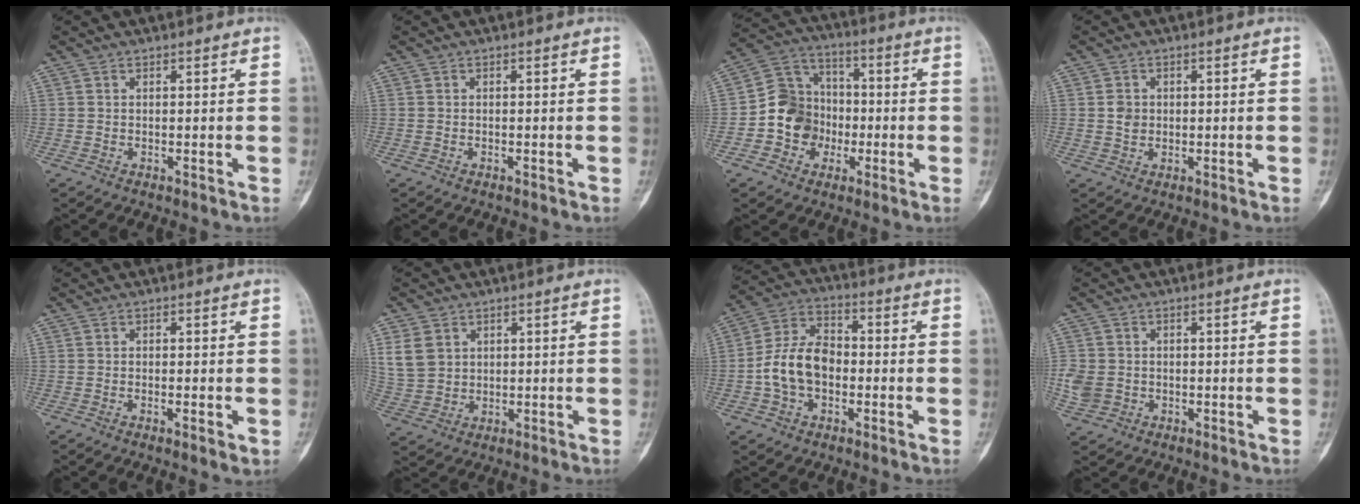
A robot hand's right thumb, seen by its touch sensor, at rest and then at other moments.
{"total": 0.0}
{"total": 11.5, "force": [-2.8, 10.4, 4.2], "torque": [-0.031, 0.039, -0.057]}
{"total": 2.6, "force": [0.1, 2.2, 1.3], "torque": [-0.011, 0.001, 0.004]}
{"total": 2.2, "force": [-0.7, 0.6, 2.0], "torque": [-0.033, -0.004, -0.010]}
{"total": 6.4, "force": [2.2, 5.2, 3.1], "torque": [-0.051, -0.004, 0.056]}
{"total": 11.4, "force": [-1.9, 7.9, 8.0], "torque": [-0.141, 0.036, -0.044]}
{"total": 5.0, "force": [-1.0, 4.4, 2.2], "torque": [-0.047, 0.008, -0.013]}